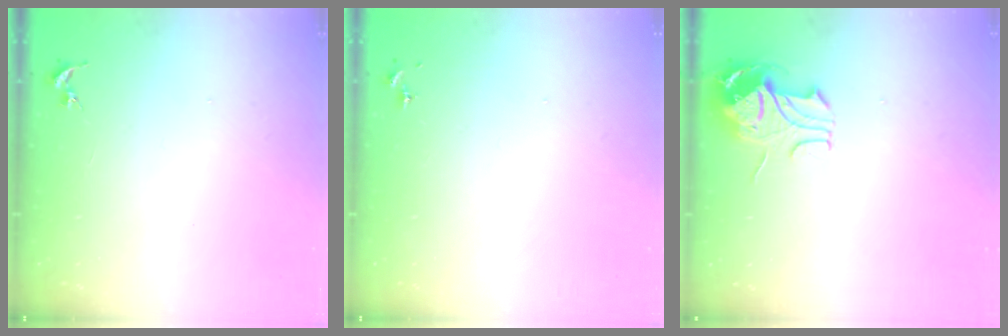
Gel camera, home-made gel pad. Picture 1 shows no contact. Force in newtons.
{"total": 0.0}
{"total": 10.1, "press": 10.1, "slide": 0.8}